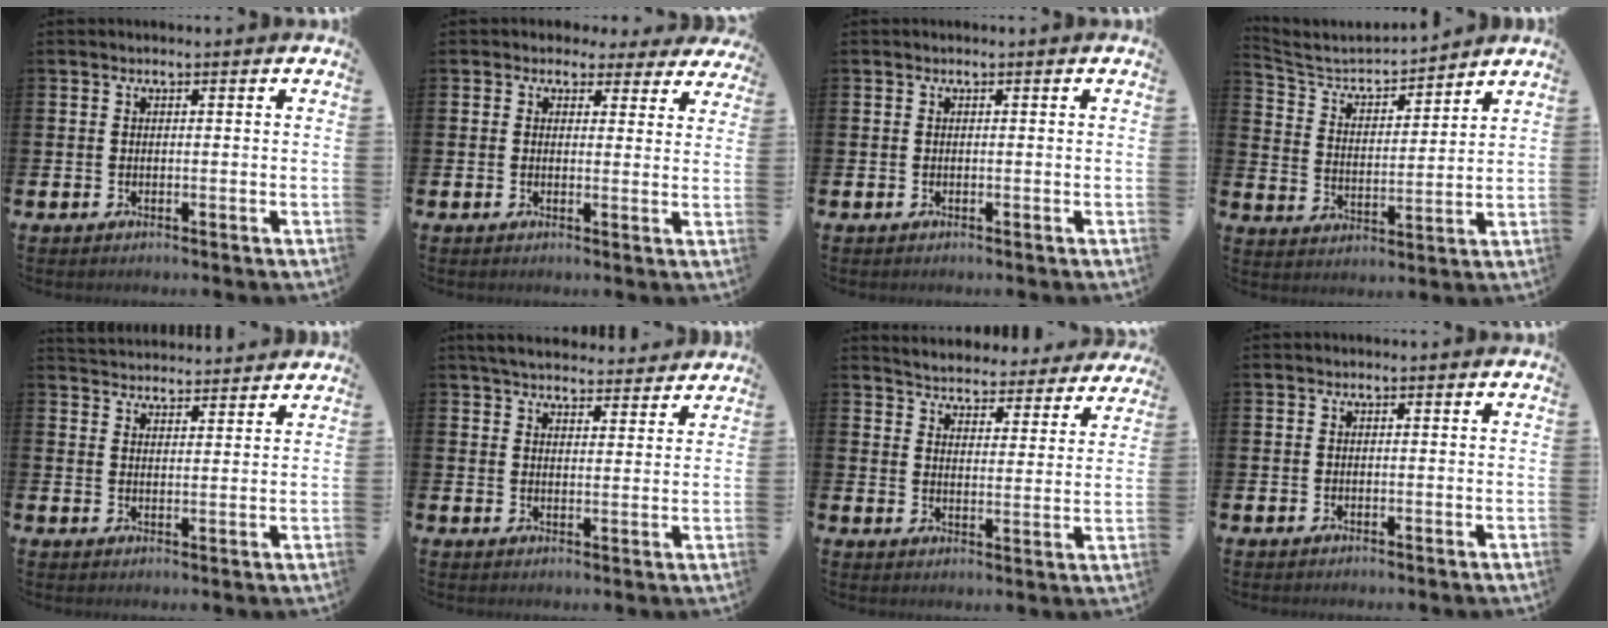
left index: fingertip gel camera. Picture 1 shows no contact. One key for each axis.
{"total": 2.9, "fx": 2.3, "fy": 1.8, "fz": 0.0, "tx": -0.001, "ty": -0.013, "tz": 0.035}
{"total": 0.0}
{"total": 4.7, "fx": 4.5, "fy": 1.2, "fz": 0.8, "tx": -0.043, "ty": -0.038, "tz": 0.072}
{"total": 3.9, "fx": 3.8, "fy": 0.4, "fz": -0.4, "tx": 0.002, "ty": -0.026, "tz": 0.069}
{"total": 5.1, "fx": 4.9, "fy": 1.0, "fz": 0.7, "tx": -0.025, "ty": -0.027, "tz": 0.088}
{"total": 4.6, "fx": 4.6, "fy": 0.5, "fz": 0.2, "tx": -0.020, "ty": -0.041, "tz": 0.076}
{"total": 0.0}